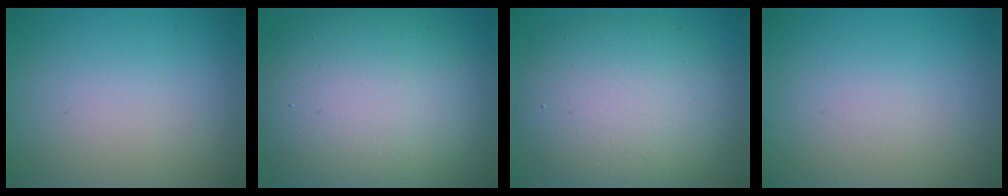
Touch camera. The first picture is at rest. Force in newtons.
{"total": 13.7, "press": 13.7, "slide": 1.0}
{"total": 9.4, "press": 9.4, "slide": 0.5}
{"total": 0.0}